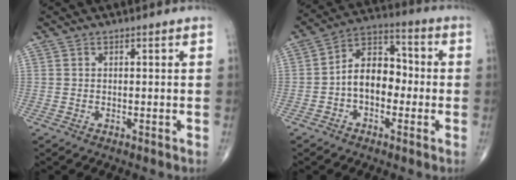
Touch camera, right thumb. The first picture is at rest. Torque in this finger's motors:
{"motor_torque": [-0.35, 0.73, 0.38, -0.39, 0.22]}